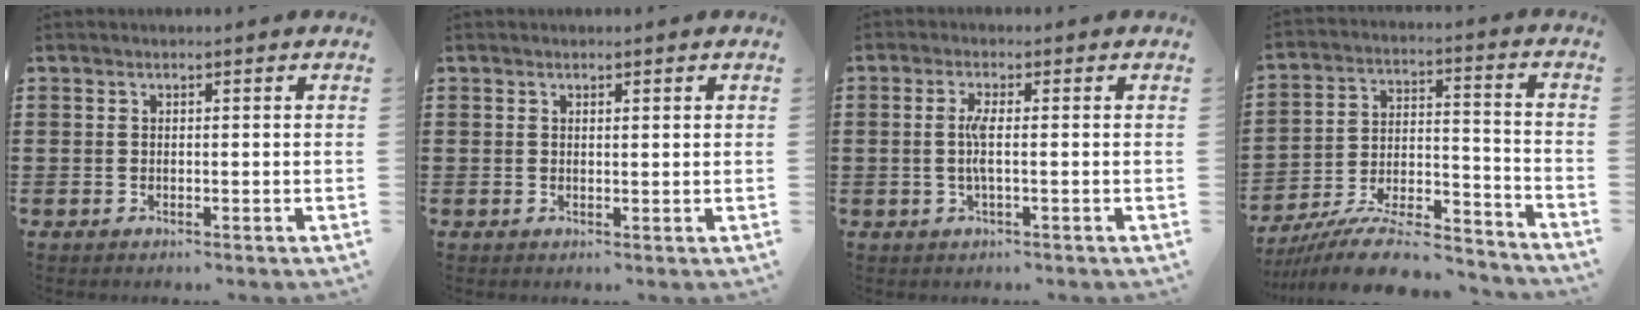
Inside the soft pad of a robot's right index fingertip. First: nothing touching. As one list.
[{"total": 0.6, "force": [0.4, 0.1, 0.4], "torque": [-0.009, 0.000, 0.008]}, {"total": 3.2, "force": [-0.3, 0.3, 3.1], "torque": [-0.067, -0.006, -0.009]}, {"total": 11.8, "force": [-10.3, 2.6, 5.1], "torque": [-0.073, 0.037, -0.195]}]